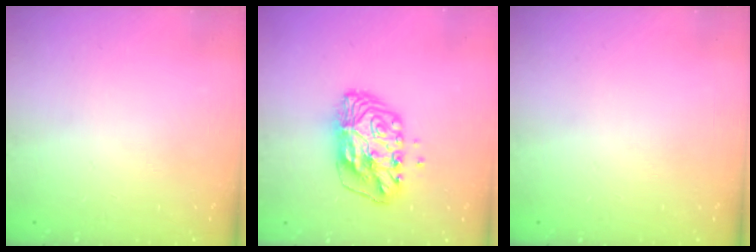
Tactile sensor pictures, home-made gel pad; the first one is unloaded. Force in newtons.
{"total": 11.3, "press": 11.2, "slide": 1.6}
{"total": 0.0}